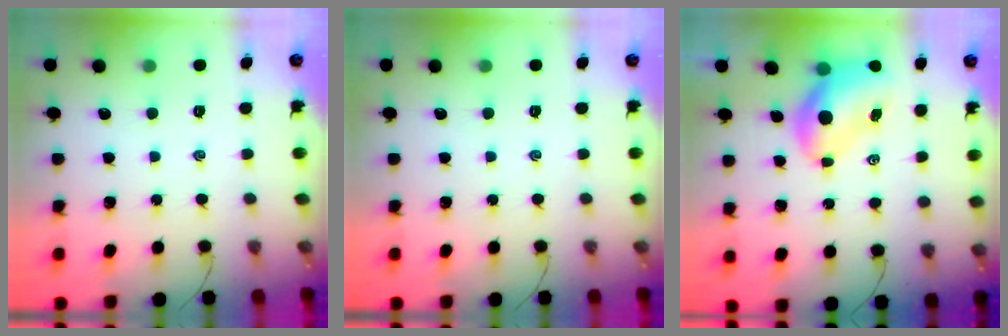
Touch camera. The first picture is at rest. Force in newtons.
{"total": 0.0}
{"total": 7.9, "press": 7.6, "slide": 2.4}